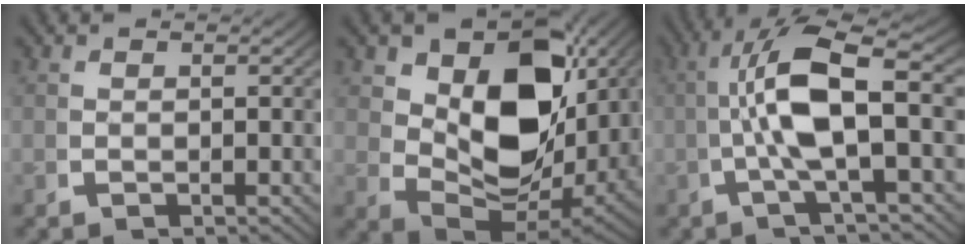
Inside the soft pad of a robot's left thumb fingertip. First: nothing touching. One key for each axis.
{"total": 14.4, "fx": 2.2, "fy": 8.8, "fz": 11.1, "tx": -0.214, "ty": -0.065, "tz": 0.065}
{"total": 9.6, "fx": 0.7, "fy": 3.3, "fz": 9.0, "tx": -0.171, "ty": 0.002, "tz": 0.009}